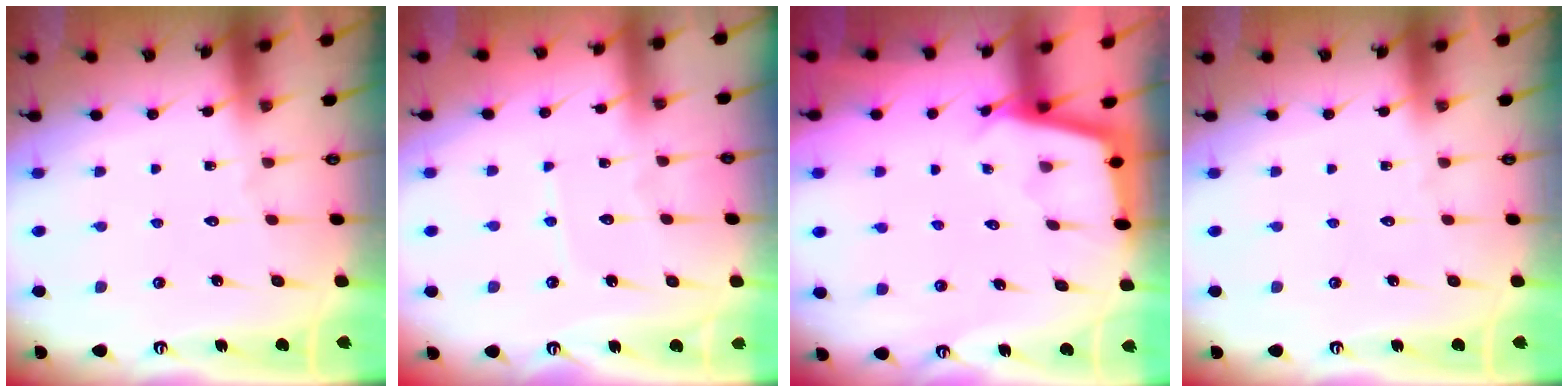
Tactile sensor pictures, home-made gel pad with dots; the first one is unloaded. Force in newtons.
{"total": 3.4, "press": 3.4, "slide": 0.5}
{"total": 2.3, "press": 2.3, "slide": 0.2}
{"total": 0.0}